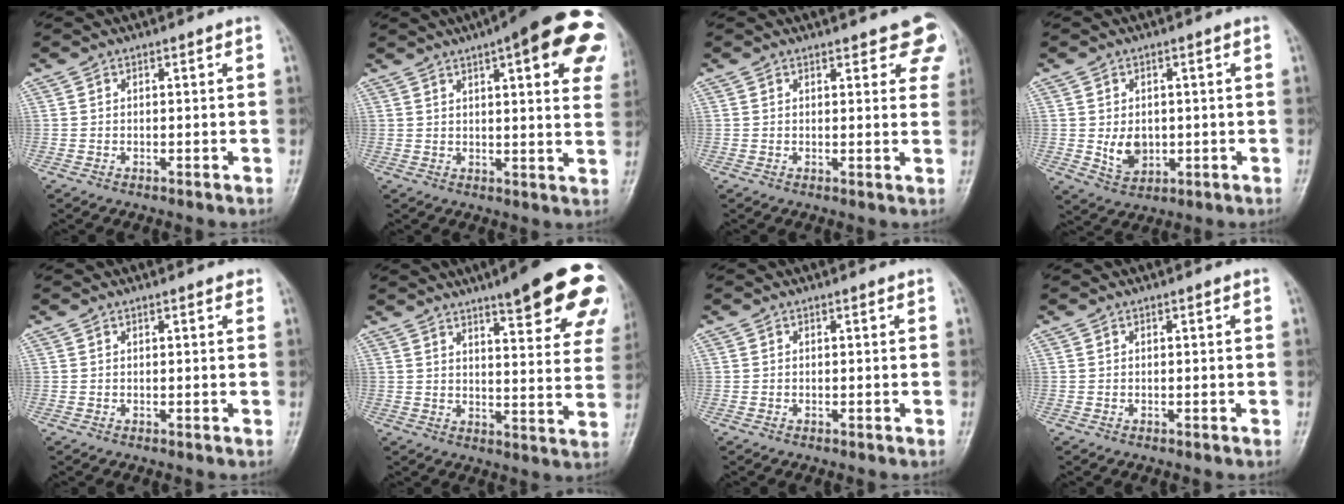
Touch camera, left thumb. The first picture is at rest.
{"total": 22.2, "force": [10.4, 6.1, 18.6], "torque": [-0.206, -0.003, 0.122]}
{"total": 7.9, "force": [5.4, 3.2, 4.7], "torque": [-0.018, -0.019, 0.052]}
{"total": 5.5, "force": [-0.3, 4.2, 3.6], "torque": [-0.042, -0.006, 0.007]}
{"total": 0.8, "force": [0.5, 0.3, 0.5], "torque": [-0.006, -0.001, 0.004]}
{"total": 20.3, "force": [12.6, 4.5, 15.3], "torque": [-0.167, -0.047, 0.152]}
{"total": 0.0}
{"total": 0.0}